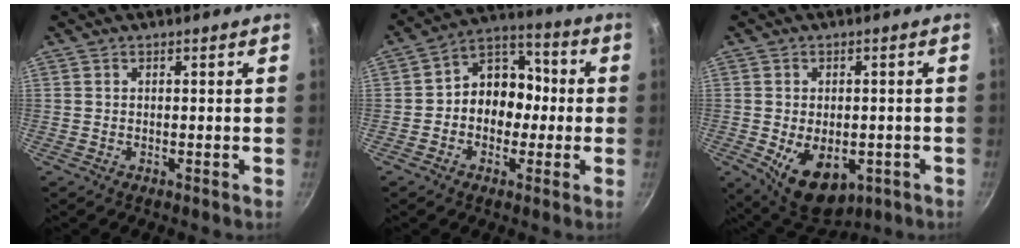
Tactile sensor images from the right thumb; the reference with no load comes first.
{"total": 11.5, "force": [-1.0, 9.3, 6.6], "torque": [-0.040, 0.042, -0.034]}
{"total": 11.4, "force": [-3.2, 7.3, 8.1], "torque": [-0.090, -0.005, -0.026]}